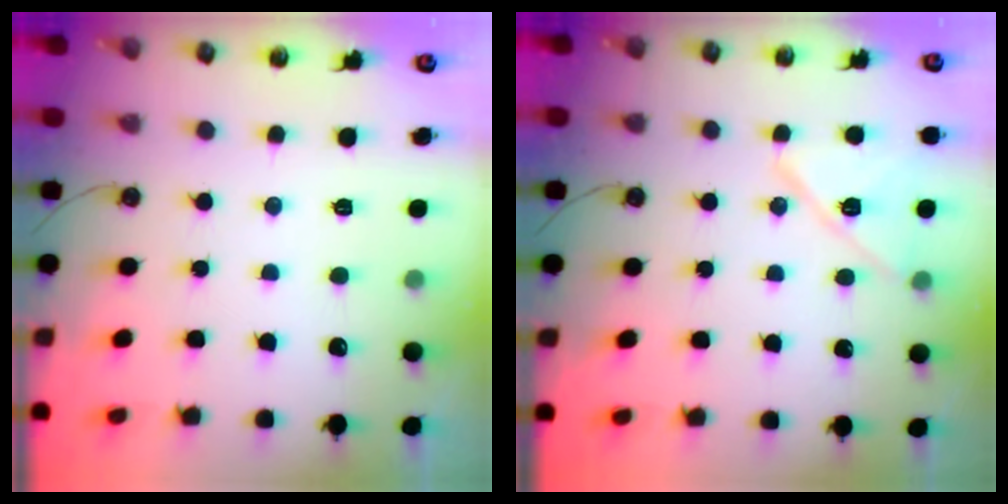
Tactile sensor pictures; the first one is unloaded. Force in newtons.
{"total": 12.7, "press": 12.7, "slide": 0.7}